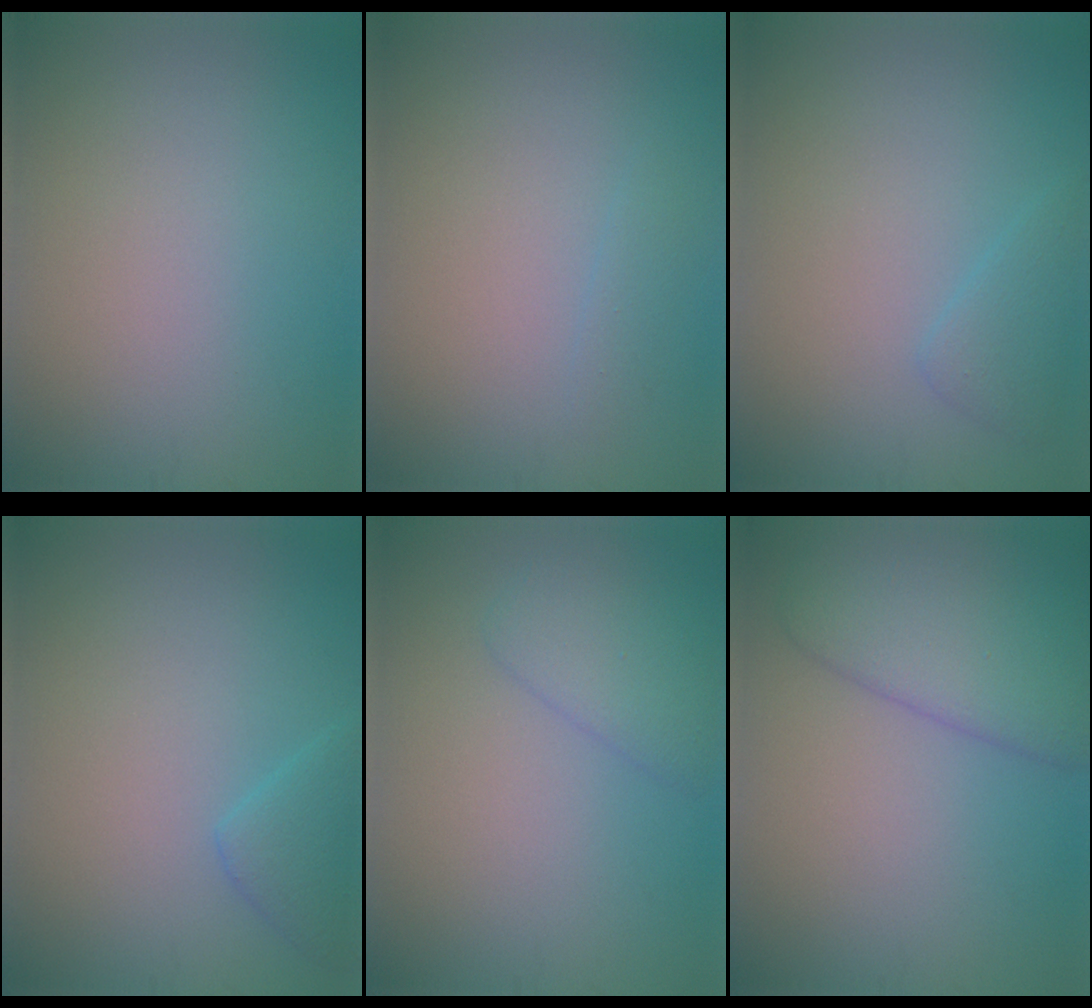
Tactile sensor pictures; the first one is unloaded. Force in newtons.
{"total": 0.8, "press": 0.8, "slide": 0.0}
{"total": 1.7, "press": 1.7, "slide": 0.0}
{"total": 1.6, "press": 1.6, "slide": 0.0}
{"total": 2.4, "press": 2.4, "slide": 0.1}
{"total": 5.6, "press": 5.6, "slide": 0.3}